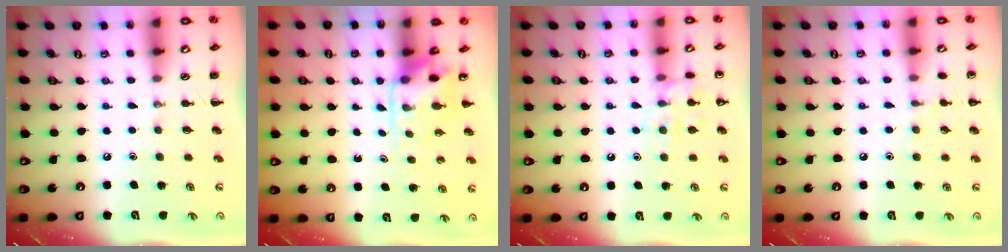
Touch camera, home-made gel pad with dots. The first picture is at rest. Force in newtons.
{"total": 4.2, "press": 4.0, "slide": 1.0}
{"total": 10.3, "press": 10.3, "slide": 0.9}
{"total": 6.5, "press": 6.1, "slide": 2.1}